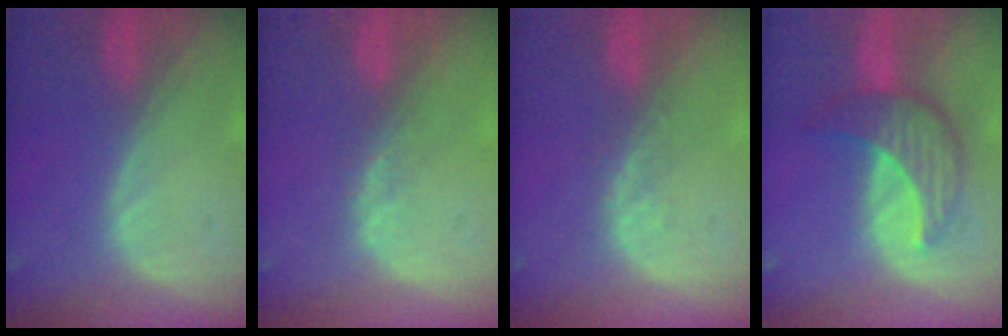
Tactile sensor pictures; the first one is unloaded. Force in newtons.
{"total": 2.1, "press": 1.7, "slide": 1.2}
{"total": 2.2, "press": 1.6, "slide": 1.5}
{"total": 7.3, "press": 7.2, "slide": 0.8}